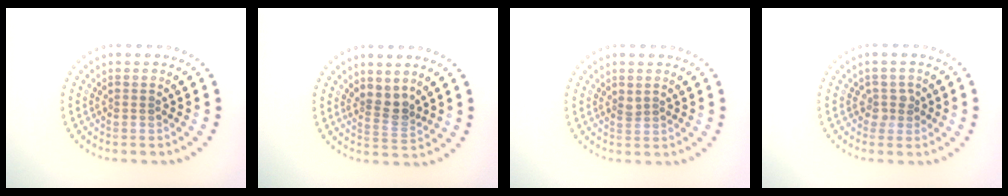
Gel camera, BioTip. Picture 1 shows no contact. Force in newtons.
{"total": 2.4, "press": 1.9, "slide": 1.4}
{"total": 0.8, "press": 0.6, "slide": 0.5}
{"total": 1.3, "press": 1.1, "slide": 0.7}